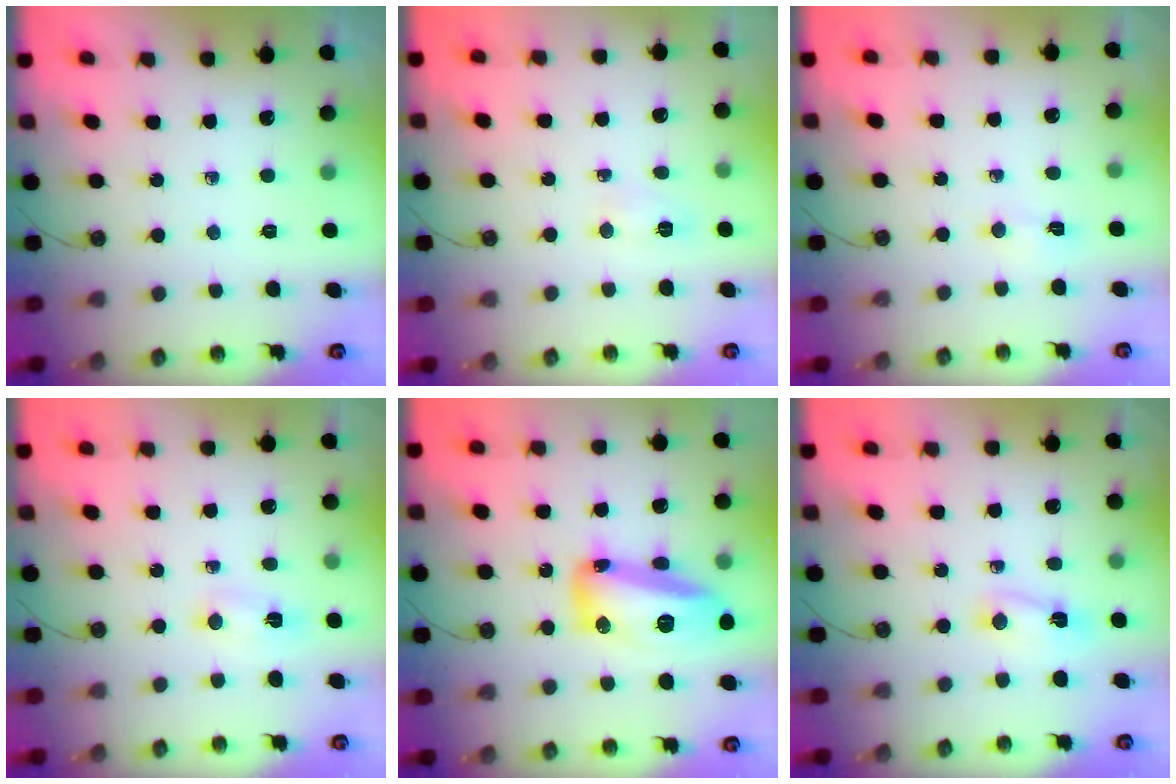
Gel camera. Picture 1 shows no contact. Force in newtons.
{"total": 4.5, "press": 4.5, "slide": 0.5}
{"total": 2.6, "press": 2.6, "slide": 0.6}
{"total": 16.7, "press": 5.5, "slide": 15.8}
{"total": 16.7, "press": 16.6, "slide": 2.2}
{"total": 2.6, "press": 2.6, "slide": 0.6}